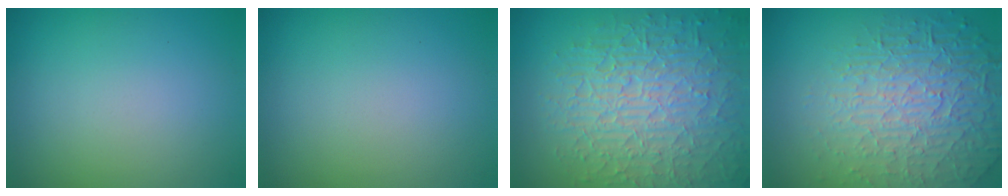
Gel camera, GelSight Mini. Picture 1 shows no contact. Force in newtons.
{"total": 0.0}
{"total": 8.9, "press": 6.2, "slide": 6.3}
{"total": 7.2, "press": 5.3, "slide": 4.8}